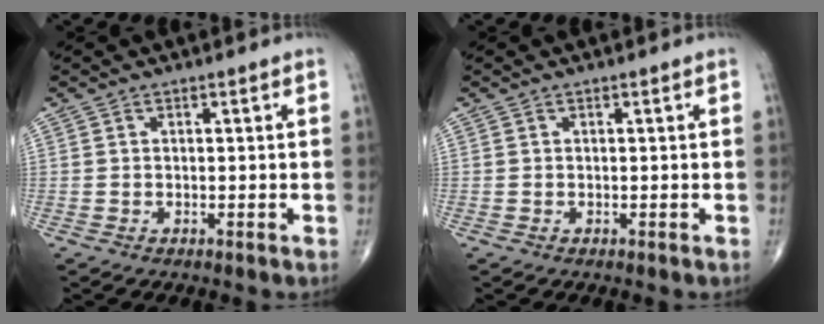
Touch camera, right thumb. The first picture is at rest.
{"total": 0.0}